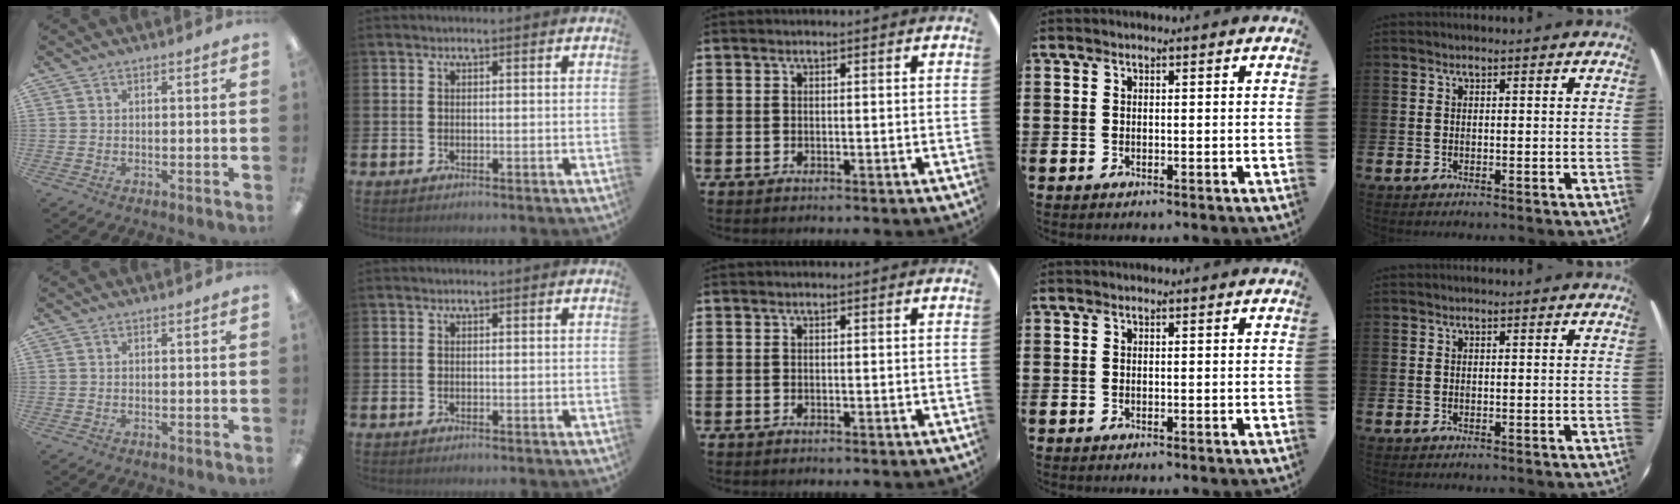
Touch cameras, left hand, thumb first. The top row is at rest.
{}